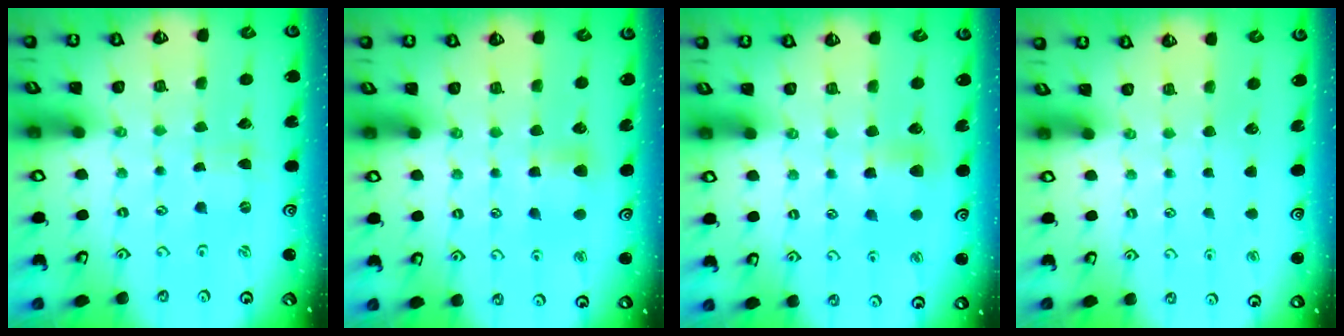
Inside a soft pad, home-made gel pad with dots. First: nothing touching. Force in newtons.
{"total": 5.8, "press": 5.8, "slide": 0.8}
{"total": 6.6, "press": 6.6, "slide": 0.6}
{"total": 0.0}